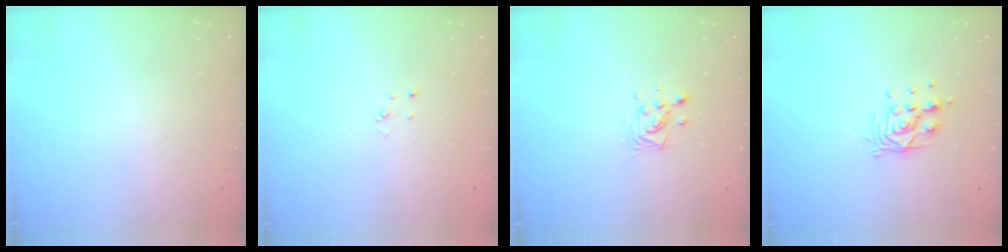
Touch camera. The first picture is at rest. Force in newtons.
{"total": 2.0, "press": 2.0, "slide": 0.2}
{"total": 5.2, "press": 5.2, "slide": 0.1}
{"total": 9.3, "press": 9.3, "slide": 0.6}